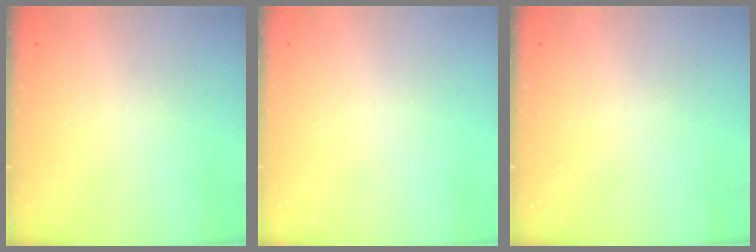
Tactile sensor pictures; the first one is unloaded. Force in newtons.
{"total": 0.0}
{"total": 0.0}